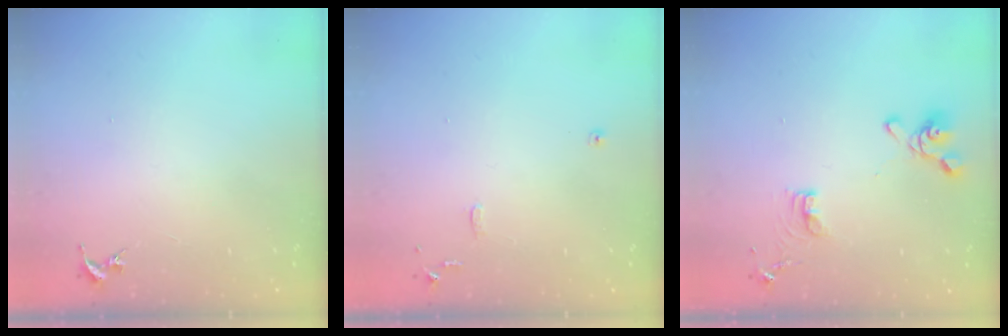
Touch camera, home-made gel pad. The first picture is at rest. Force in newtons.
{"total": 7.3, "press": 7.3, "slide": 0.6}
{"total": 11.7, "press": 11.5, "slide": 2.1}